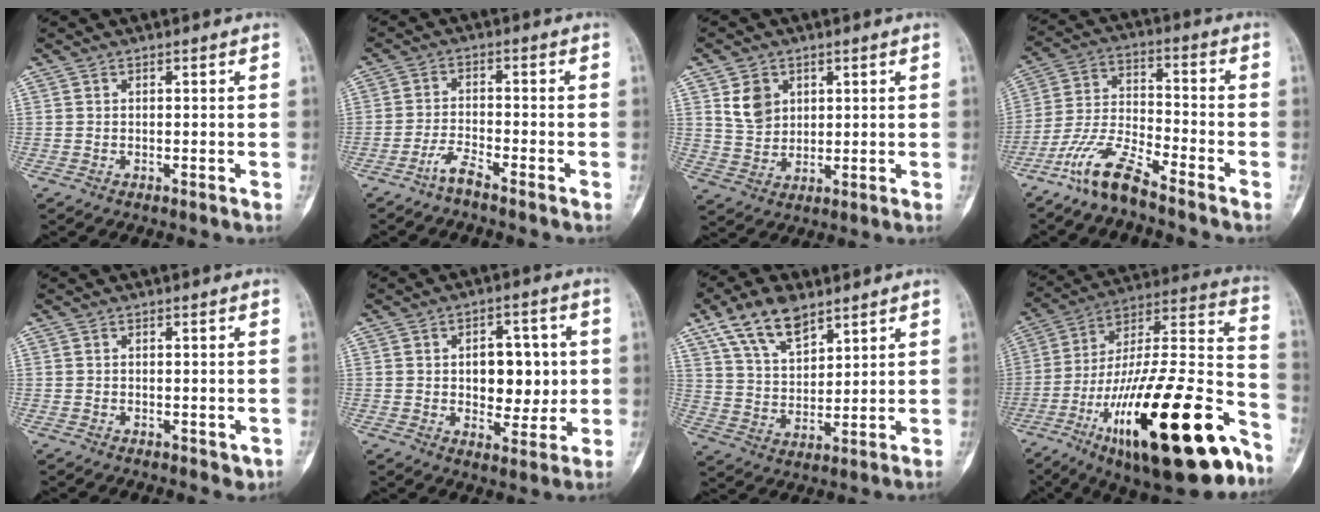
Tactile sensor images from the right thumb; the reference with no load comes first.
{"total": 3.4, "force": [-2.9, 0.5, 1.6], "torque": [-0.037, 0.019, -0.061]}
{"total": 6.5, "force": [2.5, 5.1, 3.1], "torque": [-0.032, -0.016, 0.055]}
{"total": 10.2, "force": [-8.0, 2.2, 5.9], "torque": [-0.125, 0.054, -0.164]}
{"total": 1.6, "force": [-0.2, 1.3, 0.9], "torque": [-0.002, -0.001, 0.004]}
{"total": 11.2, "force": [0.7, 7.2, 8.6], "torque": [-0.070, 0.005, 0.016]}
{"total": 11.9, "force": [7.7, 5.8, 6.9], "torque": [-0.104, -0.030, 0.149]}
{"total": 35.1, "force": [-17.7, 11.1, 28.2], "torque": [-0.413, 0.075, -0.282]}